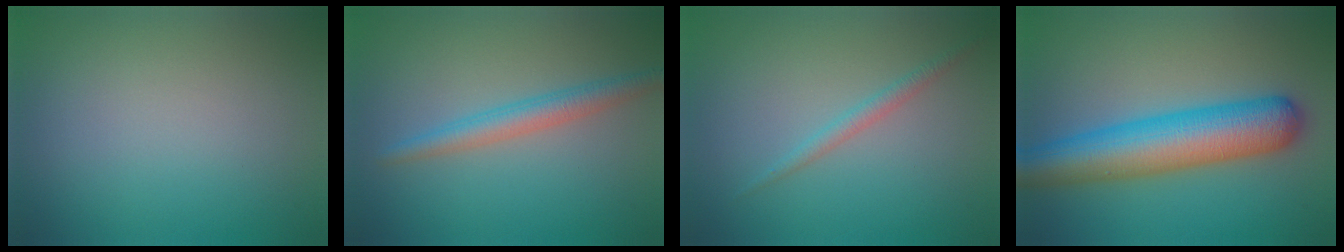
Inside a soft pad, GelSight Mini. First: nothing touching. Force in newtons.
{"total": 2.7, "press": 2.7, "slide": 0.1}
{"total": 1.3, "press": 1.3, "slide": 0.0}
{"total": 8.8, "press": 8.8, "slide": 0.2}